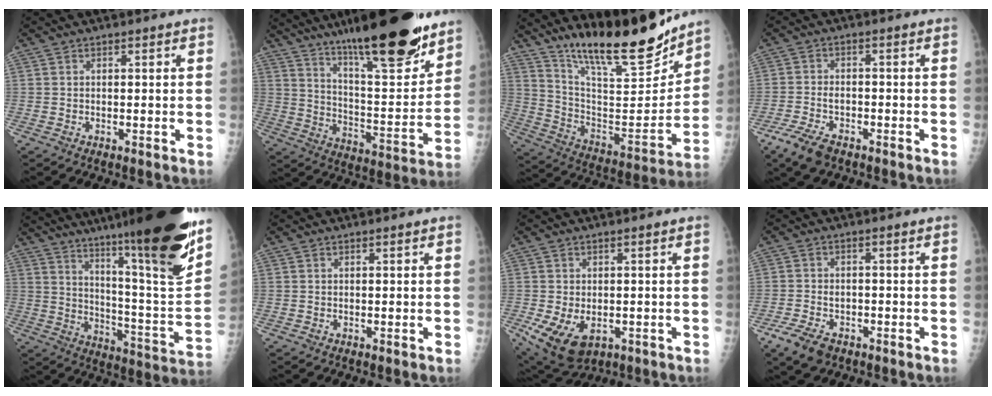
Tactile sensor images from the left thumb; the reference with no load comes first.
{"total": 26.1, "force": [18.7, 5.3, 17.4], "torque": [-0.244, -0.084, 0.303]}
{"total": 21.9, "force": [17.9, 4.4, 11.7], "torque": [-0.152, -0.108, 0.306]}
{"total": 6.7, "force": [-4.5, 3.2, 3.9], "torque": [-0.087, 0.009, -0.082]}
{"total": 30.4, "force": [20.8, 2.8, 22.0], "torque": [-0.304, -0.103, 0.308]}
{"total": 0.0}
{"total": 9.6, "force": [-3.2, 6.2, 6.6], "torque": [-0.119, -0.002, -0.037]}
{"total": 6.6, "force": [-4.0, 3.9, 3.4], "torque": [-0.070, 0.009, -0.068]}